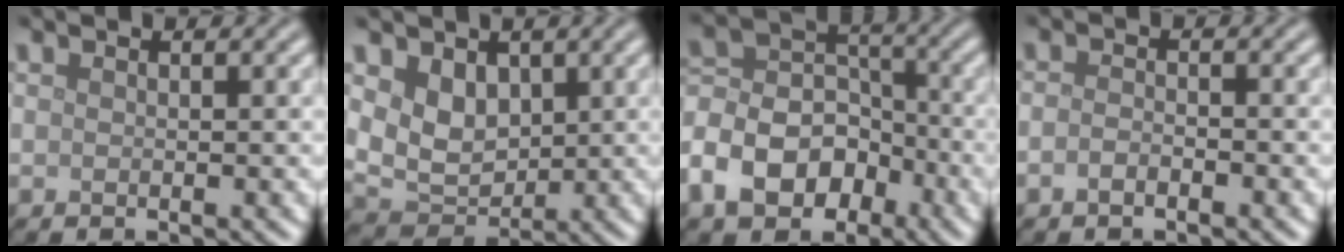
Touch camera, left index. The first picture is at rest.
{"total": 3.9, "force": [1.2, 3.0, 2.3], "torque": [-0.051, -0.012, 0.023]}
{"total": 9.1, "force": [-5.2, 6.2, 4.2], "torque": [-0.071, 0.004, -0.106]}
{"total": 1.3, "force": [-0.8, 0.5, 0.9], "torque": [-0.021, 0.000, -0.018]}